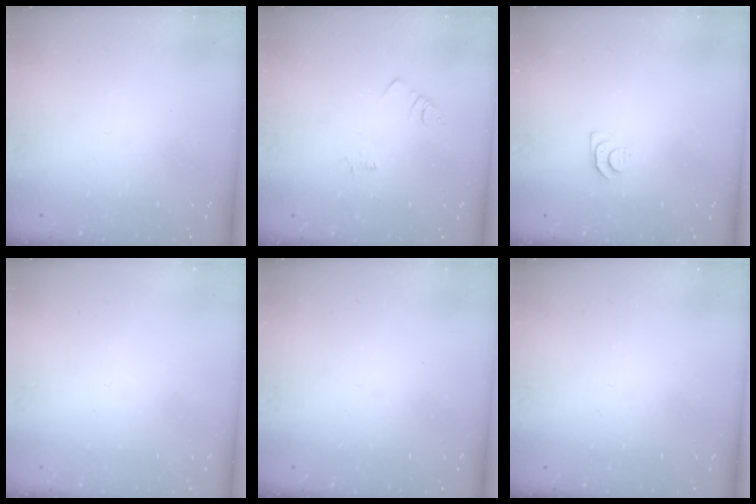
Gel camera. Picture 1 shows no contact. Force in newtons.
{"total": 1.9, "press": 1.9, "slide": 0.2}
{"total": 5.3, "press": 5.3, "slide": 0.5}
{"total": 1.8, "press": 1.7, "slide": 0.1}
{"total": 0.0}
{"total": 0.0}